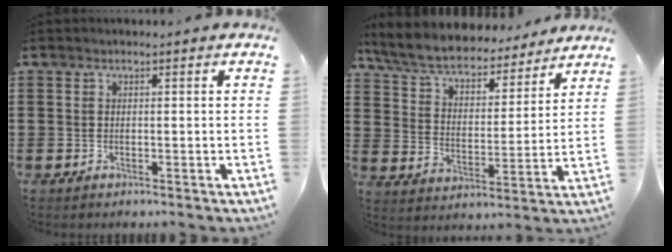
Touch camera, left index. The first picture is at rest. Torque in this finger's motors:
{"motor_torque": [1.68, -0.46, 0.52, 0.12]}